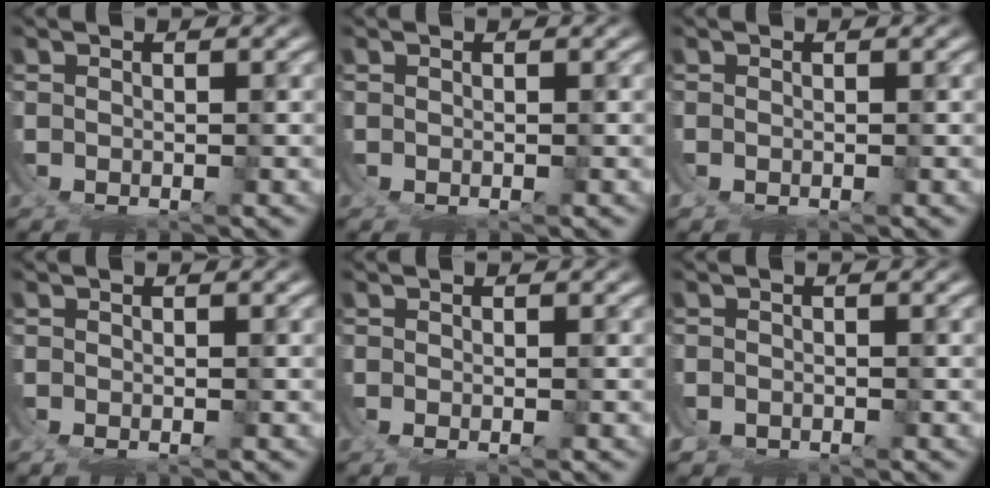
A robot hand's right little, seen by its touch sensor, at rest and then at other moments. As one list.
[{"total": 0.0}, {"total": 1.5, "force": [-0.3, 1.4, 0.5], "torque": [-0.020, -0.001, -0.008]}, {"total": 0.6, "force": [-0.2, 0.2, 0.5], "torque": [-0.008, 0.002, -0.007]}, {"total": 0.6, "force": [-0.2, -0.1, 0.6], "torque": [-0.007, 0.001, -0.006]}, {"total": 5.5, "force": [-2.2, 4.9, 1.1], "torque": [-0.042, -0.021, -0.041]}]